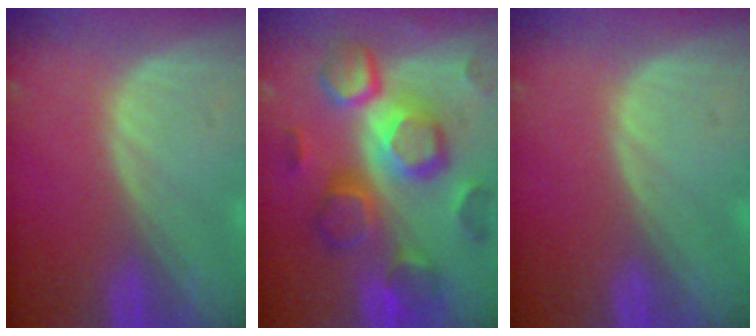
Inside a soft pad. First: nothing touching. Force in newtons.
{"total": 12.3, "press": 12.3, "slide": 1.0}
{"total": 0.0}